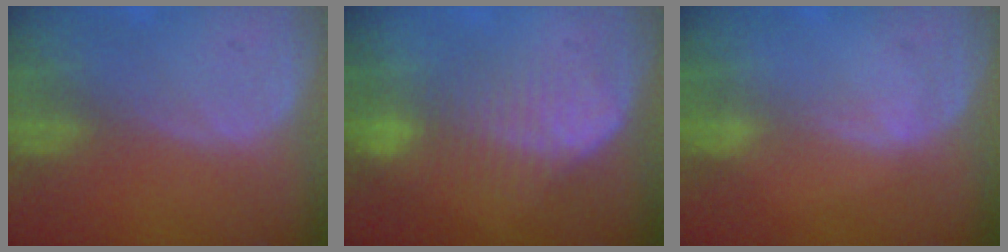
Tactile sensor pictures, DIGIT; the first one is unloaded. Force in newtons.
{"total": 6.8, "press": 6.6, "slide": 1.5}
{"total": 0.9, "press": 0.8, "slide": 0.2}